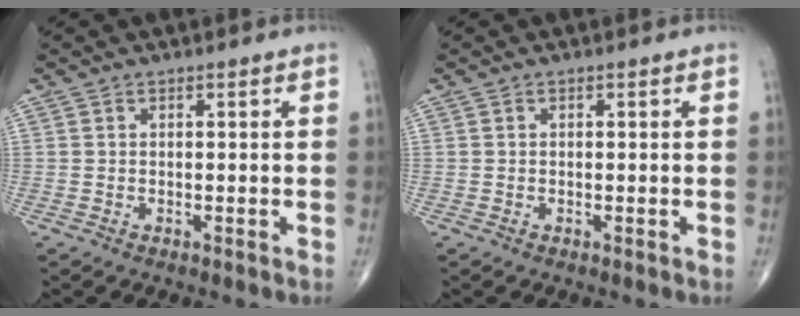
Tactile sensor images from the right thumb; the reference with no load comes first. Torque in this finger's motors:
{"motor_torque": [-0.11, -0.12, -0.13, -0.07, 0.01]}